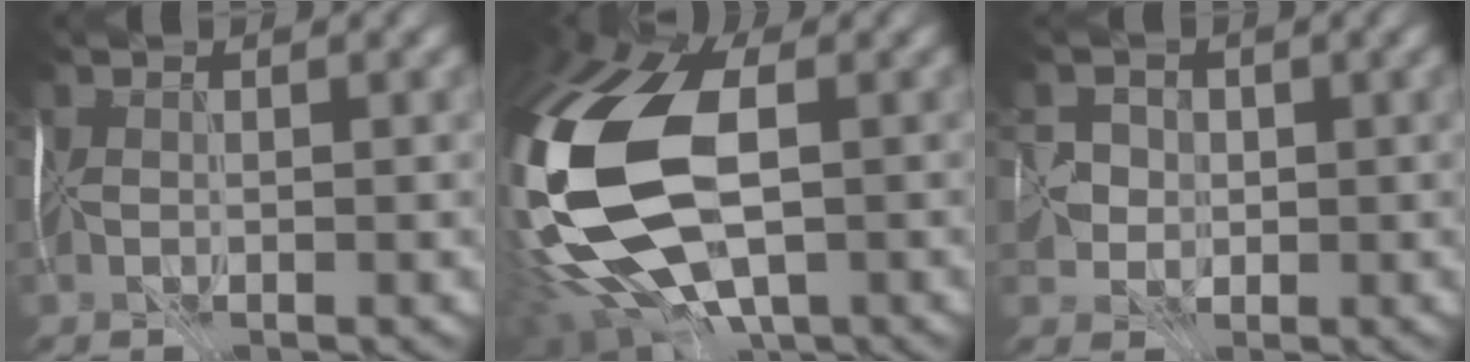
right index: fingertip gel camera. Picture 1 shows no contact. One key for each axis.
{"total": 17.4, "fx": -1.1, "fy": 10.1, "fz": 14.1, "tx": -0.299, "ty": -0.019, "tz": -0.012}
{"total": 1.9, "fx": 0.4, "fy": 1.9, "fz": -0.2, "tx": 0.034, "ty": 0.020, "tz": -0.002}